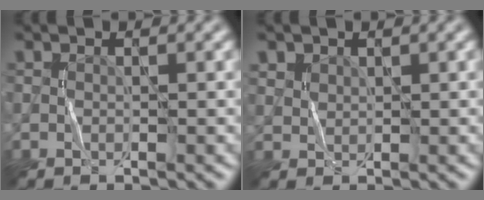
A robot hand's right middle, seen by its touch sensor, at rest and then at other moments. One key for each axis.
{"total": 1.4, "fx": 0.9, "fy": 1.0, "fz": 0.3, "tx": -0.008, "ty": 0.000, "tz": 0.022}